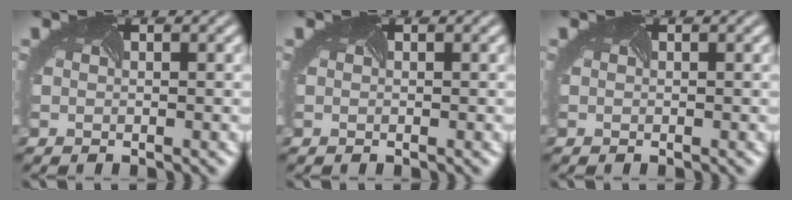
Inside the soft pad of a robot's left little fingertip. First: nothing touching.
{"total": 0.0}
{"total": 0.0}